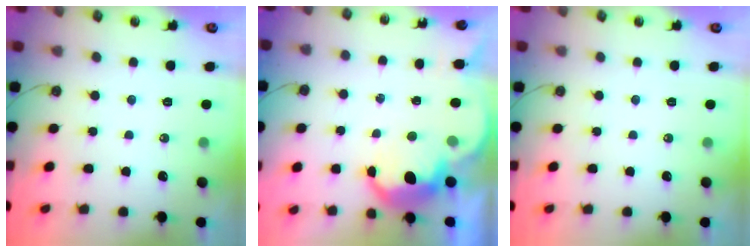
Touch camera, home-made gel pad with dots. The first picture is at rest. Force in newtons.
{"total": 6.7, "press": 6.6, "slide": 0.9}
{"total": 0.0}